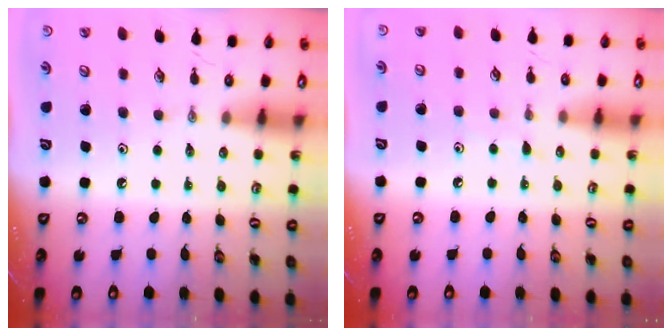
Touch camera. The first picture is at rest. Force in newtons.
{"total": 3.9, "press": 3.8, "slide": 0.5}